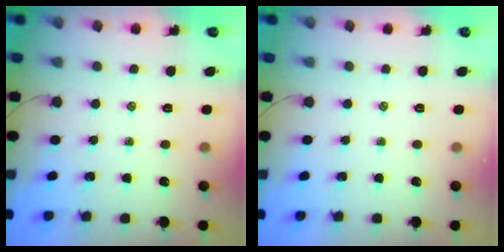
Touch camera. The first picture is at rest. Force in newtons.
{"total": 0.0}